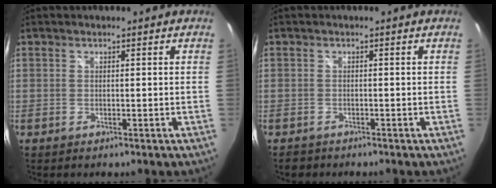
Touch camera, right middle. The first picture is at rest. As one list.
[{"total": 1.8, "force": [-1.5, 0.9, 0.3], "torque": [-0.011, -0.004, -0.025]}]